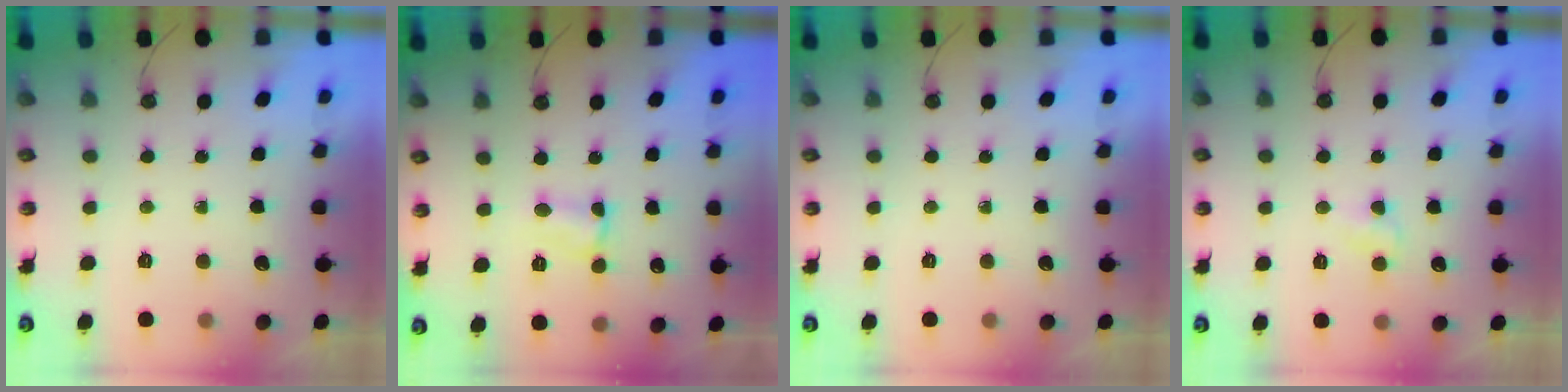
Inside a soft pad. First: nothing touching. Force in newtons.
{"total": 2.8, "press": 2.8, "slide": 0.3}
{"total": 0.0}
{"total": 3.0, "press": 2.9, "slide": 0.3}